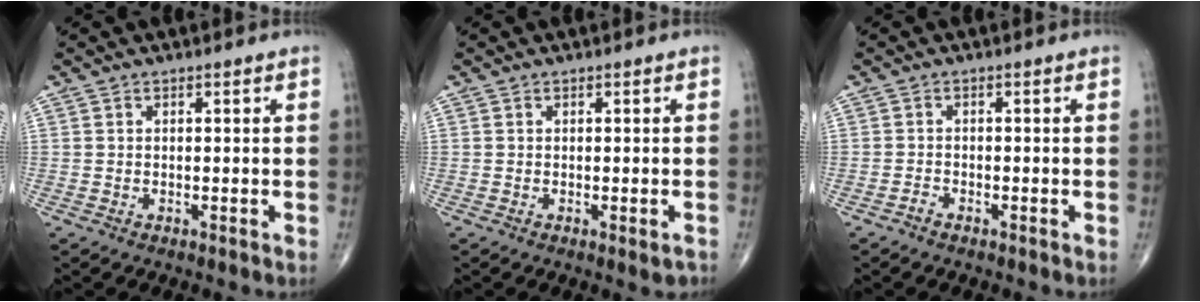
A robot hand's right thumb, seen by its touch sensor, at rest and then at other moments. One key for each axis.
{"total": 1.7, "fx": -0.9, "fy": 0.5, "fz": 1.4, "tx": -0.011, "ty": -0.004, "tz": -0.008}
{"total": 1.0, "fx": -0.9, "fy": 0.4, "fz": 0.3, "tx": -0.010, "ty": 0.004, "tz": -0.019}